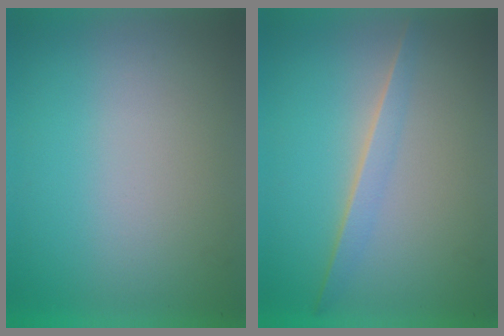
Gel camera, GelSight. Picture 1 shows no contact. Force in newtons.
{"total": 1.3}